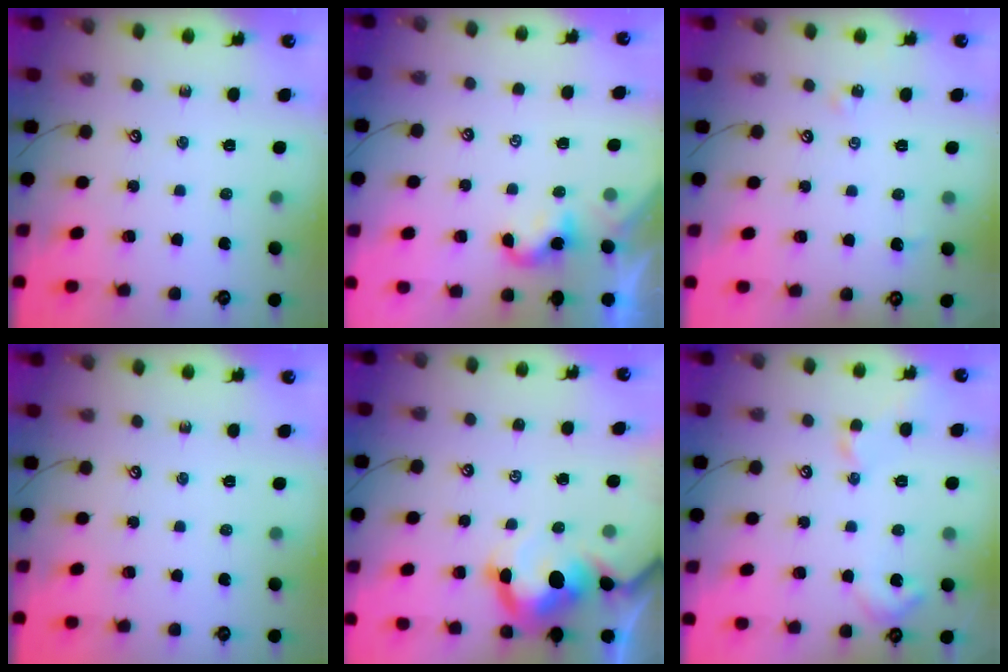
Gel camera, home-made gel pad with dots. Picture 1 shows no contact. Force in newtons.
{"total": 2.9, "press": 2.9, "slide": 0.2}
{"total": 3.0, "press": 2.9, "slide": 0.5}
{"total": 0.0}
{"total": 8.1, "press": 8.0, "slide": 1.4}
{"total": 3.9, "press": 3.8, "slide": 0.9}